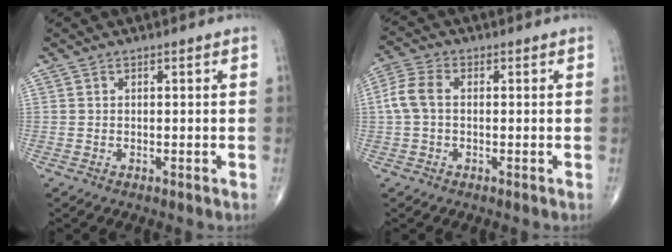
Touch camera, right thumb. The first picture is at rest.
{"total": 5.4, "force": [0.1, 3.4, 4.1], "torque": [-0.100, 0.017, -0.004]}